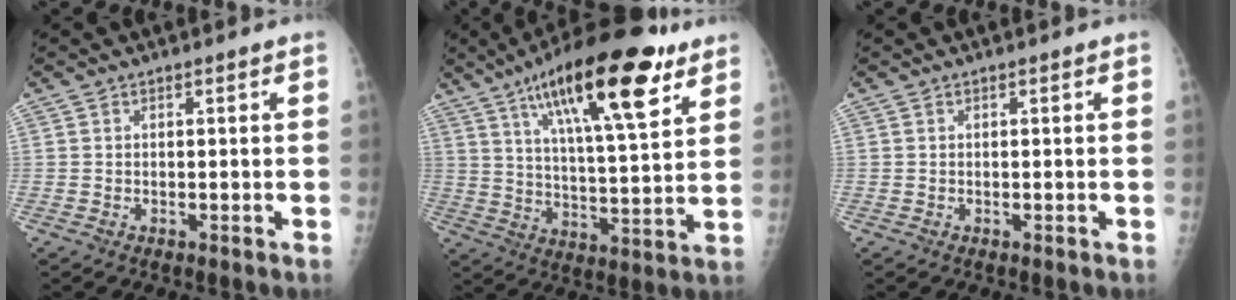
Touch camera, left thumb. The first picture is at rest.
{"total": 22.6, "force": [12.2, 6.3, 18.0], "torque": [-0.273, -0.032, 0.196]}
{"total": 0.0}